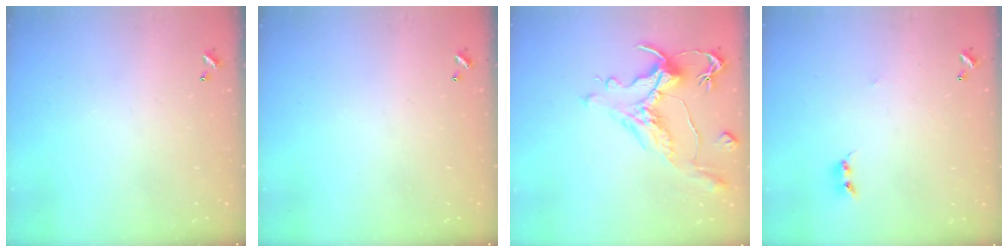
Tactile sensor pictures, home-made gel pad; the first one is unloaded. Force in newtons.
{"total": 0.0}
{"total": 1.7, "press": 0.9, "slide": 1.4}
{"total": 2.7, "press": 2.7, "slide": 0.3}